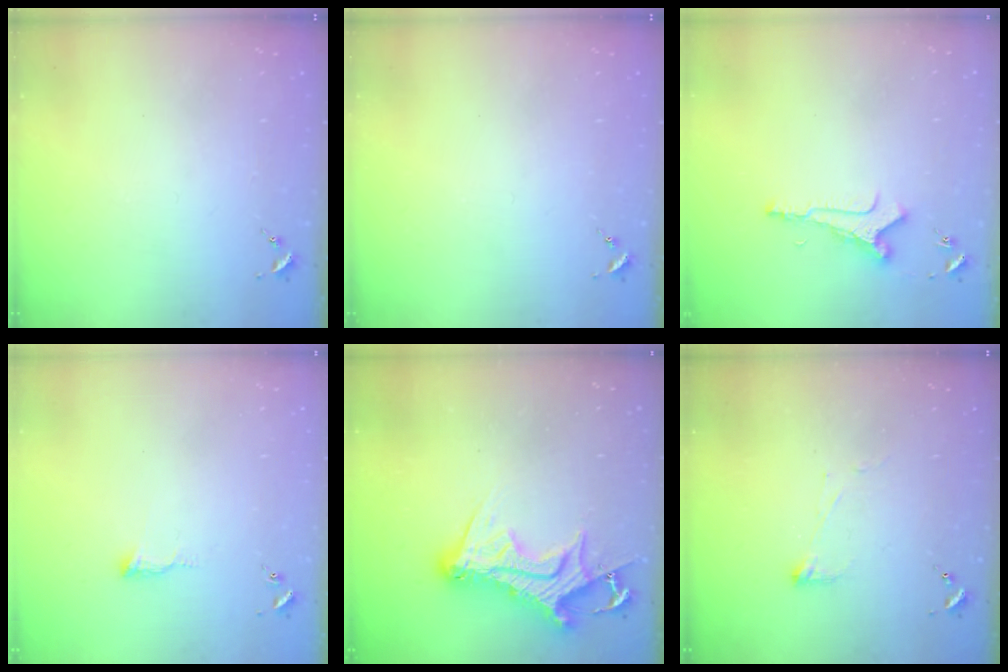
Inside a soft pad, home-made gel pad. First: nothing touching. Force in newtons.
{"total": 0.0}
{"total": 6.4, "press": 6.3, "slide": 0.6}
{"total": 7.5, "press": 7.5, "slide": 0.7}
{"total": 14.6, "press": 14.5, "slide": 1.6}
{"total": 3.8, "press": 3.7, "slide": 0.9}